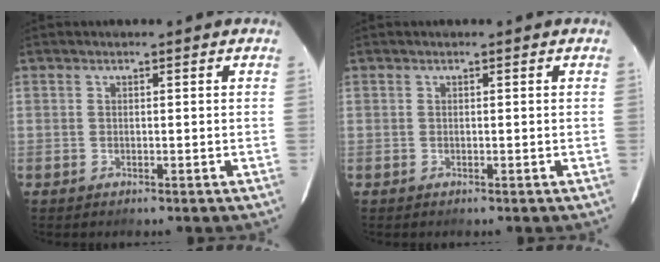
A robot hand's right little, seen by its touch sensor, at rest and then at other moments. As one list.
[{"total": 0.0}]